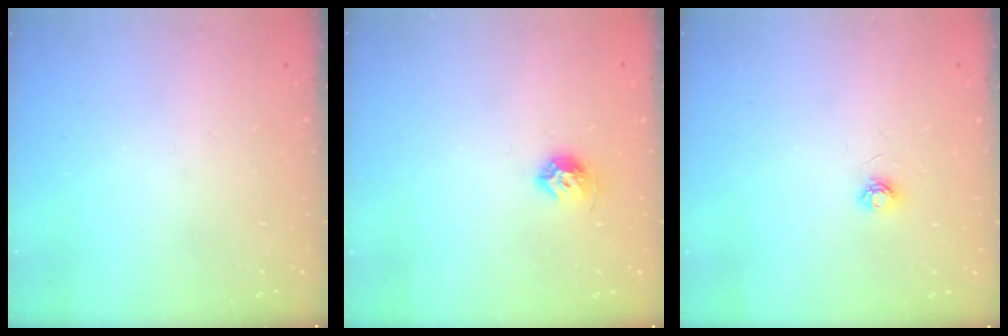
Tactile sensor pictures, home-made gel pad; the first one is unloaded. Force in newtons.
{"total": 7.6, "press": 7.5, "slide": 1.1}
{"total": 4.7, "press": 4.6, "slide": 0.6}